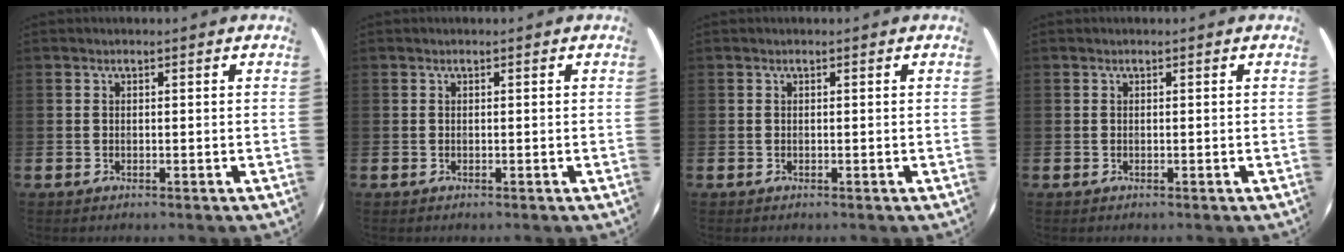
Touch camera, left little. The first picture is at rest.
{"total": 0.0}
{"total": 0.0}
{"total": 0.0}